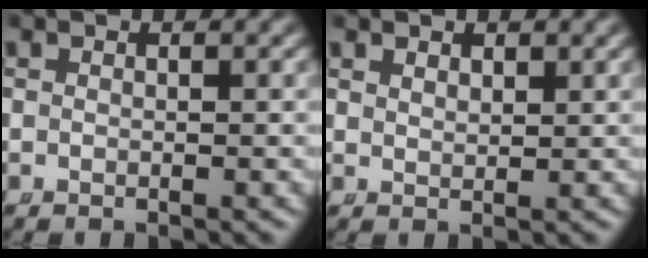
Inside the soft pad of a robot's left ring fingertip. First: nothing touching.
{"total": 1.1, "force": [1.0, 0.2, 0.4], "torque": [-0.006, -0.010, 0.029]}